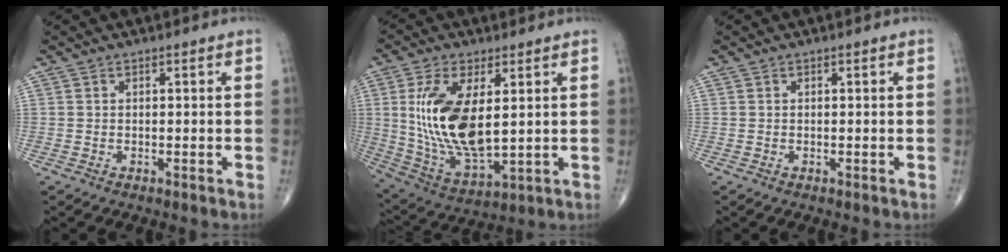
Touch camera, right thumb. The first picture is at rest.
{"total": 16.8, "force": [2.7, 7.7, 14.6], "torque": [-0.284, -0.022, 0.066]}
{"total": 0.0}